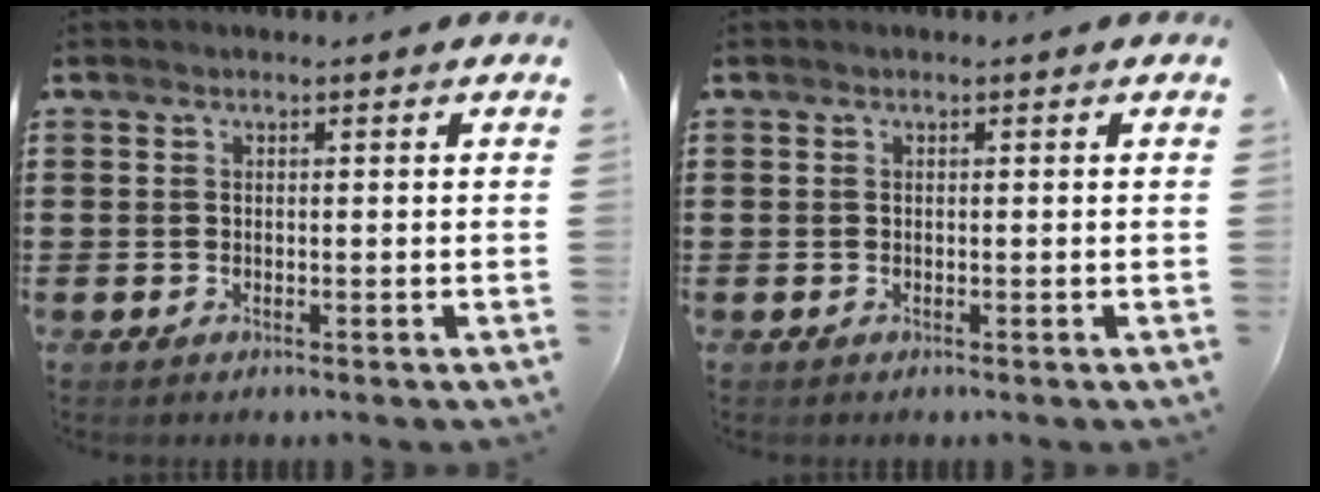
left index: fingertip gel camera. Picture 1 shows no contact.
{"total": 0.0}